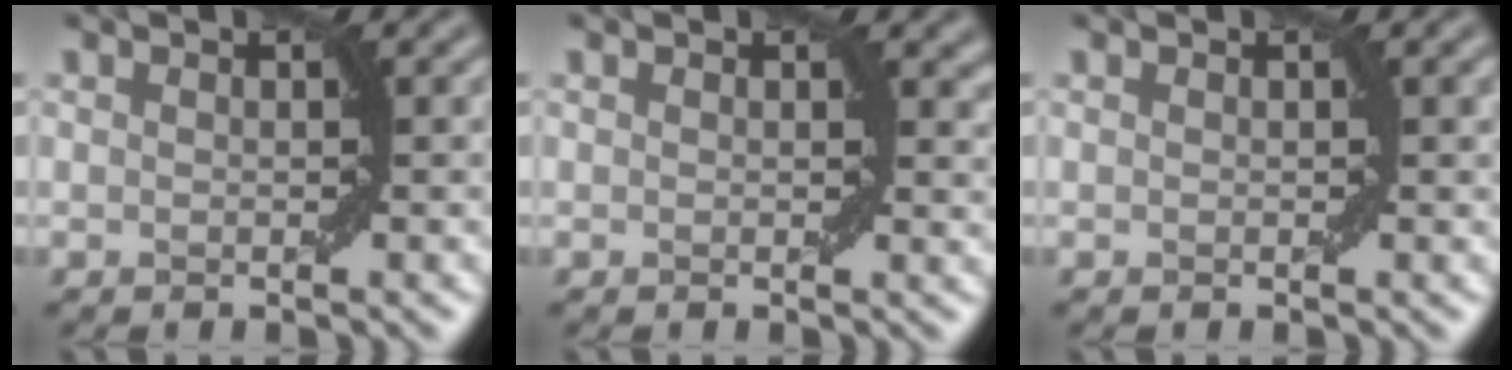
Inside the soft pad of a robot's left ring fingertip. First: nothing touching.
{"total": 1.6, "force": [0.7, 0.9, 1.2], "torque": [-0.009, -0.005, 0.010]}
{"total": 0.6, "force": [0.2, 0.0, 0.5], "torque": [-0.004, -0.001, 0.004]}